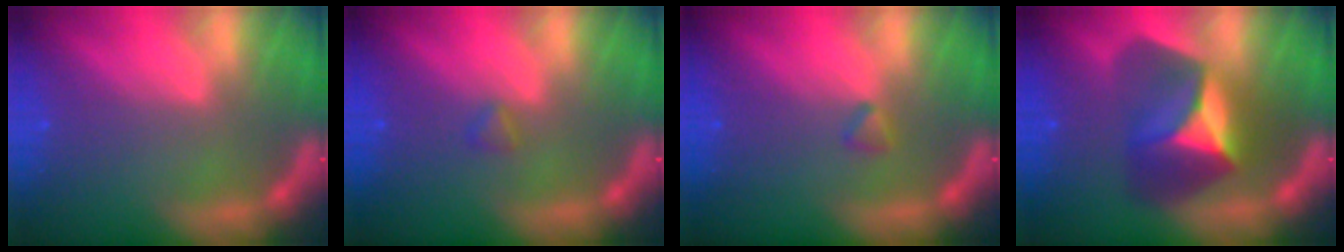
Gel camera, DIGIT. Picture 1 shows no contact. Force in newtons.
{"total": 0.9}
{"total": 0.9}
{"total": 7.9}